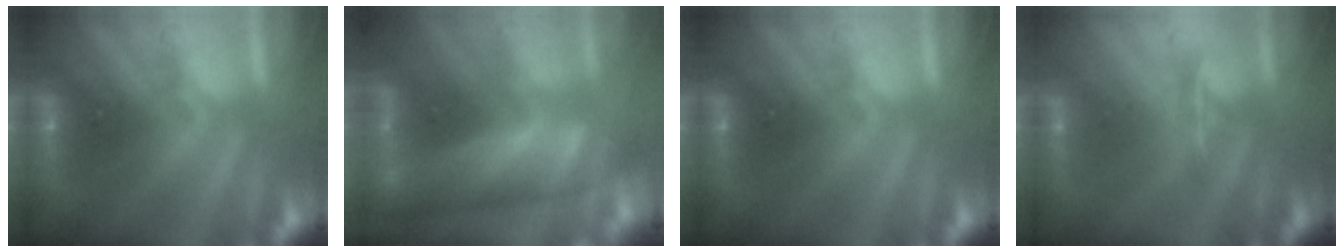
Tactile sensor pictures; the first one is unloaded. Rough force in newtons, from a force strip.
{"total": 4.2}
{"total": 0.0}
{"total": 1.2}